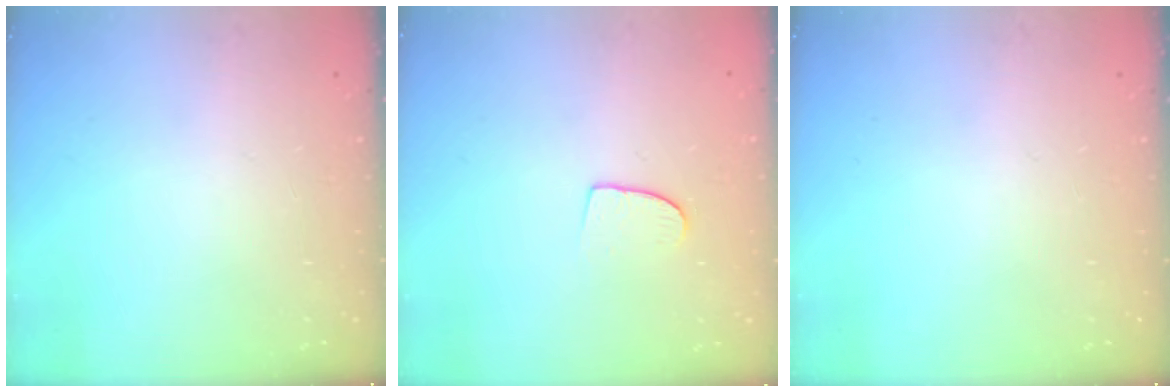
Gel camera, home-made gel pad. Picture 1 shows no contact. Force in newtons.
{"total": 6.8, "press": 6.7, "slide": 0.5}
{"total": 0.0}